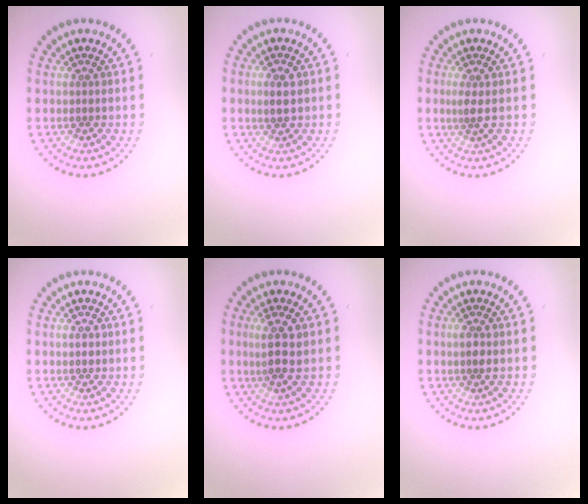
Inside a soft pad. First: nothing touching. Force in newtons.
{"total": 1.7, "press": 1.7, "slide": 0.1}
{"total": 1.4, "press": 1.1, "slide": 0.8}
{"total": 0.9, "press": 0.9, "slide": 0.0}
{"total": 2.9, "press": 2.7, "slide": 1.1}
{"total": 1.3, "press": 1.2, "slide": 0.6}